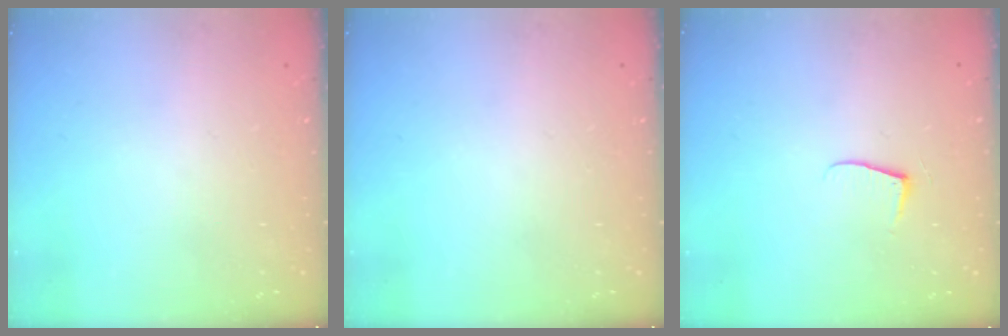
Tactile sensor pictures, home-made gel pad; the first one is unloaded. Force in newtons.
{"total": 0.0}
{"total": 5.2, "press": 5.2, "slide": 0.5}